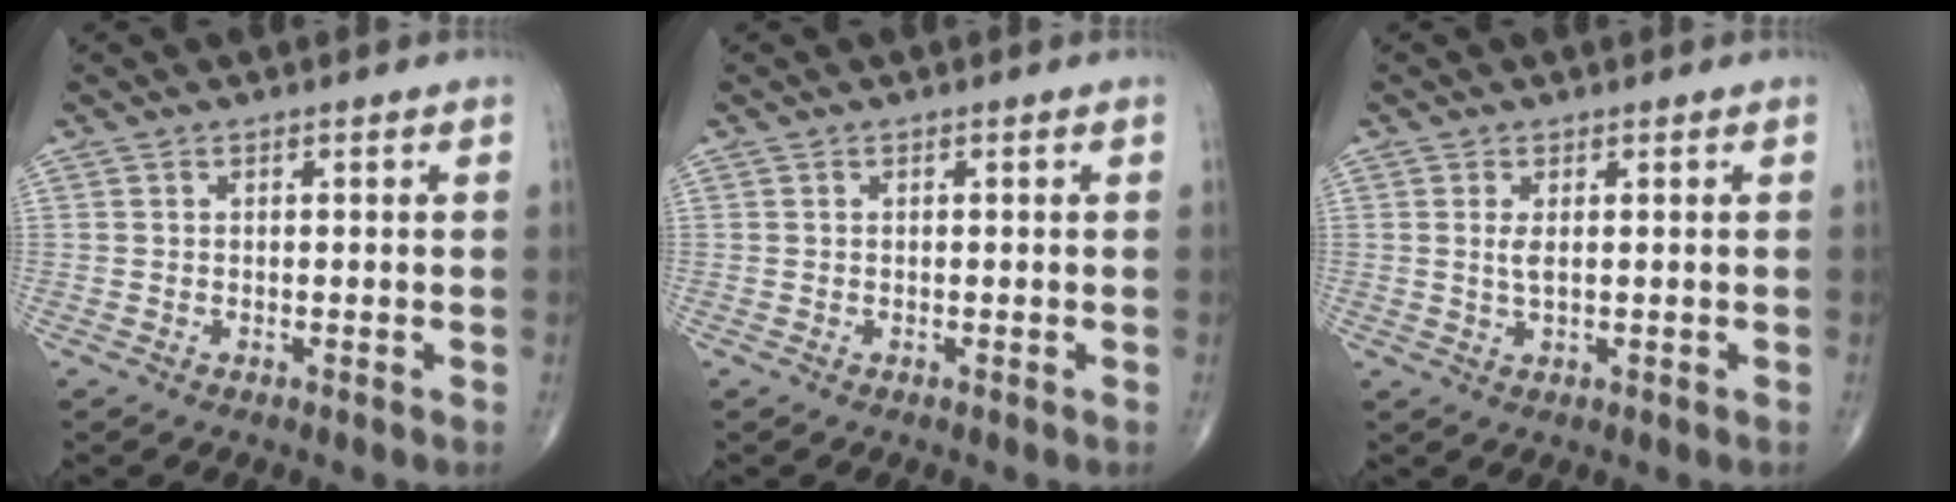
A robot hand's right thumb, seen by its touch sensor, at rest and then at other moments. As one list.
[{"total": 0.0}, {"total": 2.1, "force": [0.4, 0.7, 1.9], "torque": [-0.043, -0.004, 0.014]}]